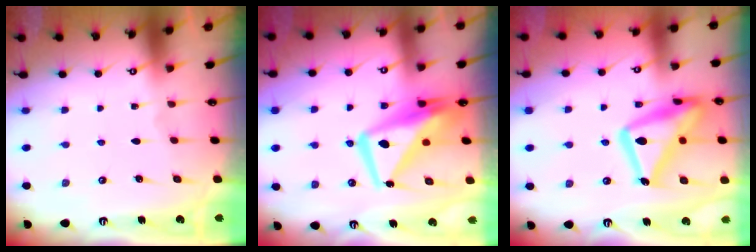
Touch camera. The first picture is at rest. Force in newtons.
{"total": 12.7, "press": 12.6, "slide": 1.6}
{"total": 20.8, "press": 20.7, "slide": 1.6}